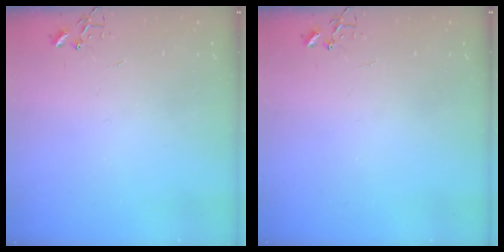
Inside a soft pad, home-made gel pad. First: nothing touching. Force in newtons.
{"total": 0.0}